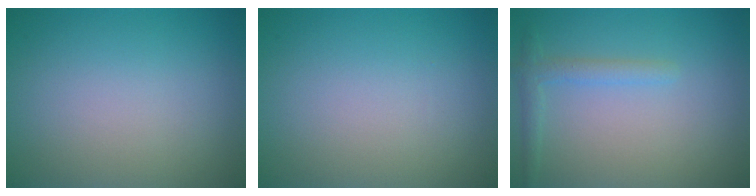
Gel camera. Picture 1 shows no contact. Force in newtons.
{"total": 0.0}
{"total": 1.7, "press": 1.7, "slide": 0.1}